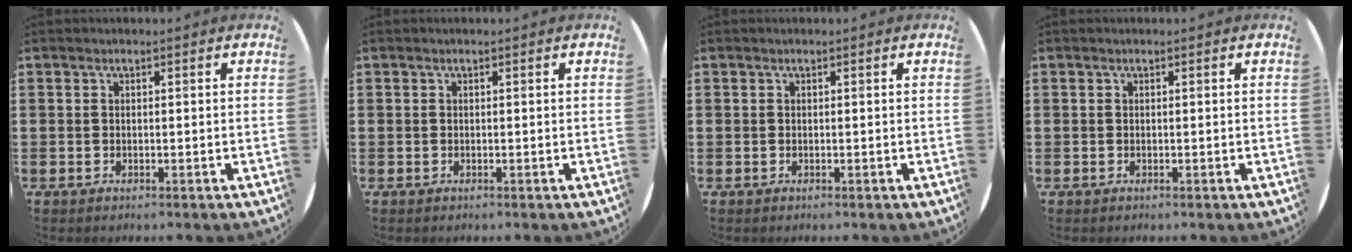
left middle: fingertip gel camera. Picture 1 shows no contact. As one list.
[{"total": 0.0}, {"total": 0.0}, {"total": 0.0}]